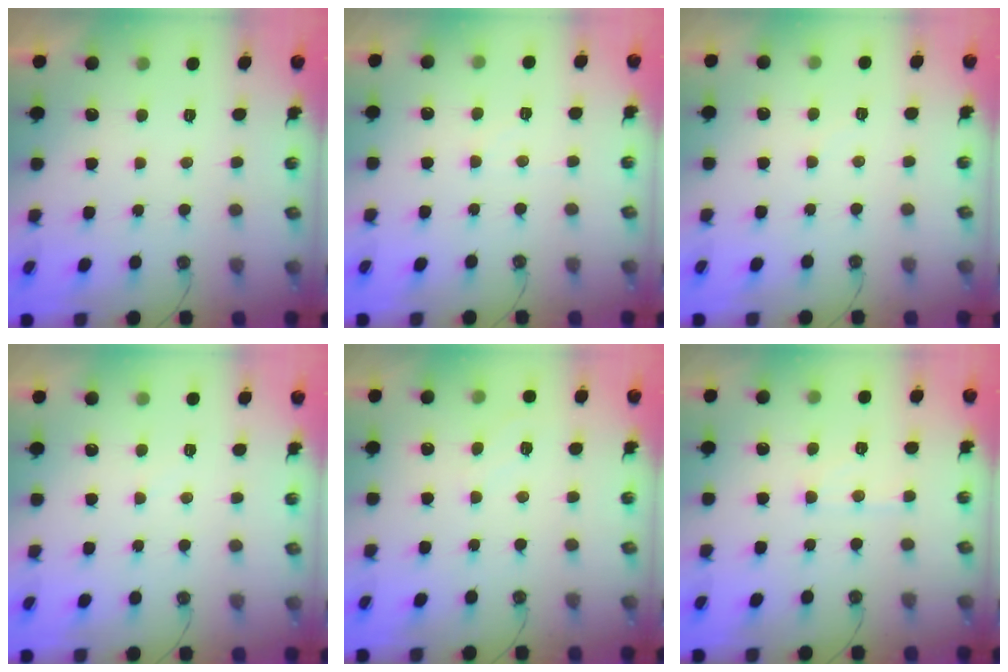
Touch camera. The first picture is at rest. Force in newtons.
{"total": 2.7, "press": 2.7, "slide": 0.3}
{"total": 3.7, "press": 3.7, "slide": 0.6}
{"total": 2.5, "press": 2.5, "slide": 0.3}
{"total": 3.7, "press": 3.7, "slide": 0.5}
{"total": 6.9, "press": 6.9, "slide": 0.2}